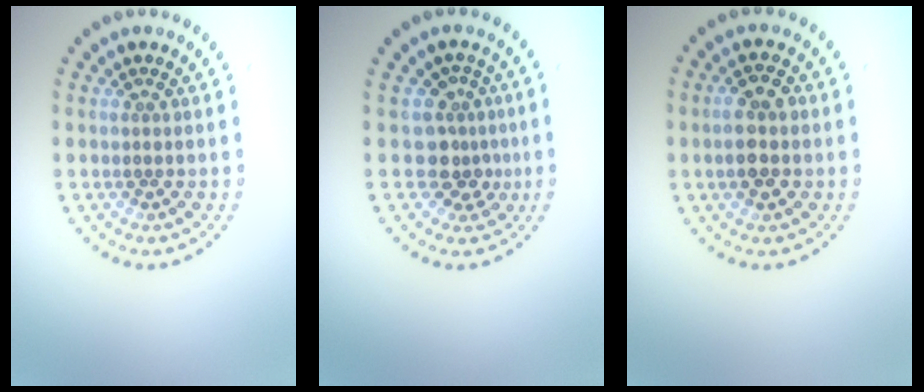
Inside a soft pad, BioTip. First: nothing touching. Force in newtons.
{"total": 2.8, "press": 2.1, "slide": 1.9}
{"total": 2.8, "press": 2.8, "slide": 0.4}